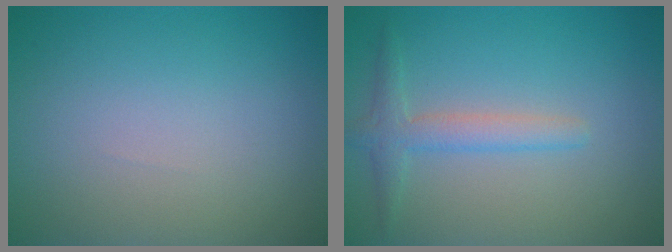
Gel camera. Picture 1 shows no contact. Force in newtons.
{"total": 2.4, "press": 2.4, "slide": 0.1}